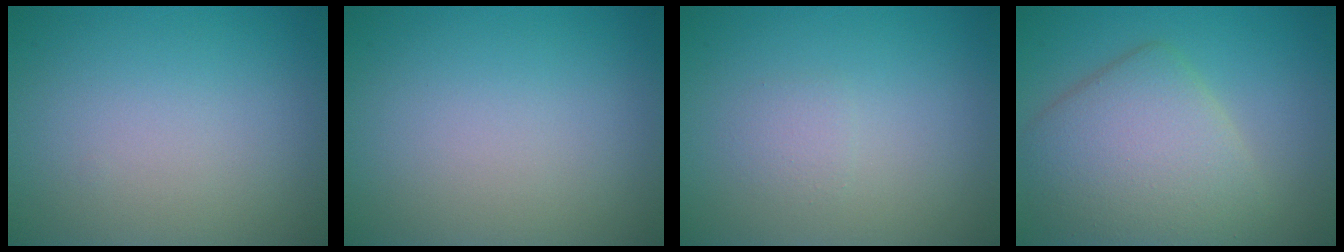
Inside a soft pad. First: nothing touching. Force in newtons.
{"total": 0.0}
{"total": 1.0, "press": 1.0, "slide": 0.1}
{"total": 6.8, "press": 6.7, "slide": 0.5}